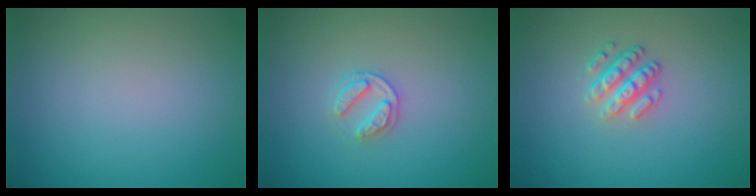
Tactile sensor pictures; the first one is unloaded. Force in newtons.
{"total": 2.0, "press": 2.0, "slide": 0.3}
{"total": 2.5, "press": 2.4, "slide": 0.7}